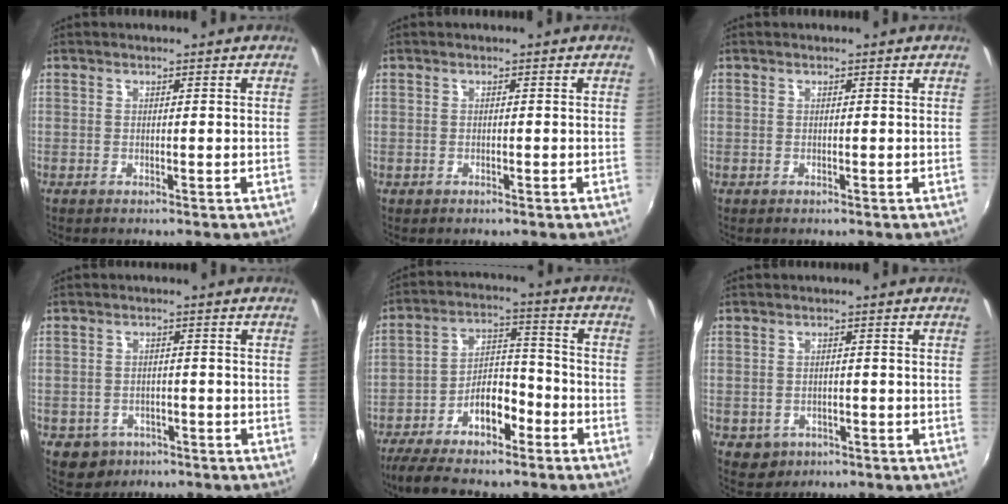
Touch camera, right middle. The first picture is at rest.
{"total": 0.0}
{"total": 0.0}
{"total": 5.6, "force": [-2.7, 4.7, 1.6], "torque": [-0.047, -0.004, -0.032]}
{"total": 12.8, "force": [-8.5, 5.4, 7.9], "torque": [-0.156, 0.022, -0.142]}
{"total": 4.0, "force": [-1.3, 3.5, 1.4], "torque": [-0.037, -0.004, -0.011]}